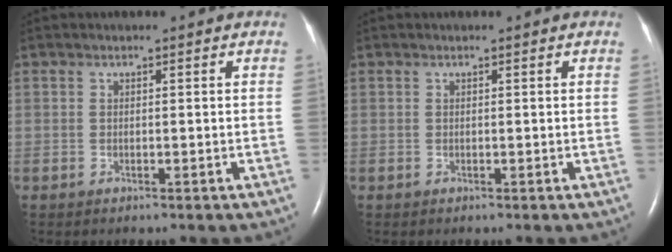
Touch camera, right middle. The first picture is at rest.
{"total": 0.0}